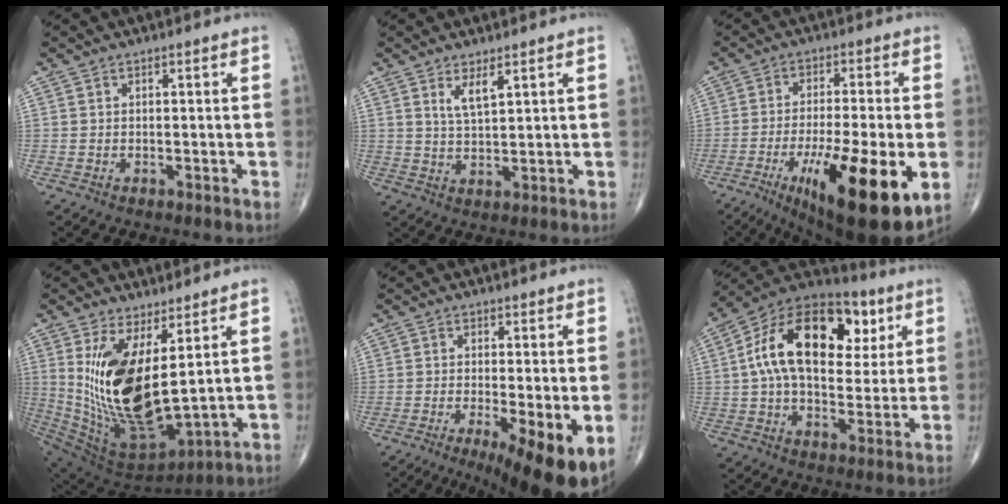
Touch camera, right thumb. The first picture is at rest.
{"total": 3.8, "force": [2.2, 1.0, 3.0], "torque": [-0.057, -0.020, 0.046]}
{"total": 20.6, "force": [-6.9, 5.1, 18.8], "torque": [-0.277, -0.018, -0.096]}
{"total": 20.1, "force": [4.4, 8.6, 17.6], "torque": [-0.334, -0.048, 0.104]}
{"total": 11.7, "force": [-4.6, 2.5, 10.5], "torque": [-0.142, -0.018, -0.066]}
{"total": 22.8, "force": [5.9, 13.5, 17.4], "torque": [-0.268, 0.013, 0.084]}